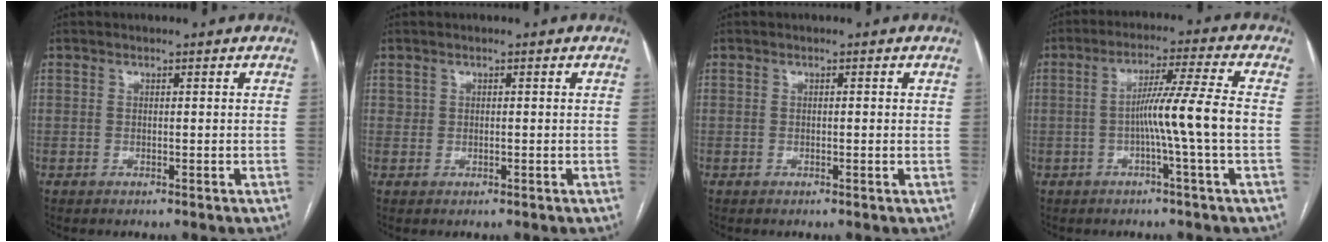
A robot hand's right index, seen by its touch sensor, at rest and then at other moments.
{"total": 0.5, "force": [0.1, 0.4, 0.3], "torque": [-0.008, 0.002, 0.003]}
{"total": 0.6, "force": [0.1, 0.1, 0.6], "torque": [-0.010, 0.001, 0.001]}
{"total": 8.5, "force": [-1.4, -1.9, 8.2], "torque": [-0.140, 0.010, -0.024]}